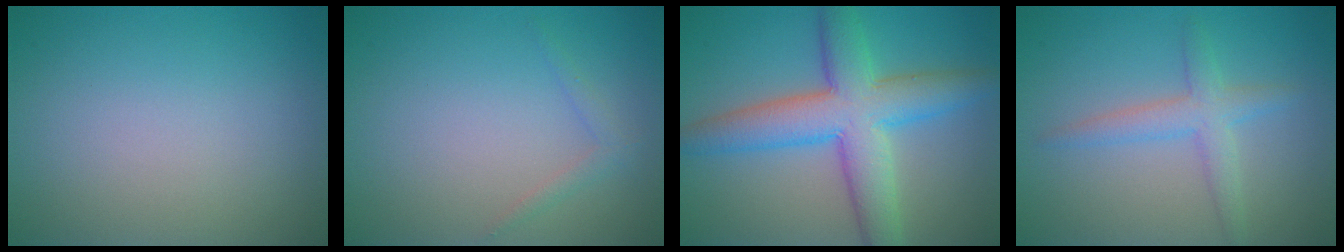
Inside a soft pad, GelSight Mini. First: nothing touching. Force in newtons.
{"total": 1.1, "press": 1.1, "slide": 0.1}
{"total": 7.9, "press": 7.9, "slide": 0.4}
{"total": 2.7, "press": 2.7, "slide": 0.1}